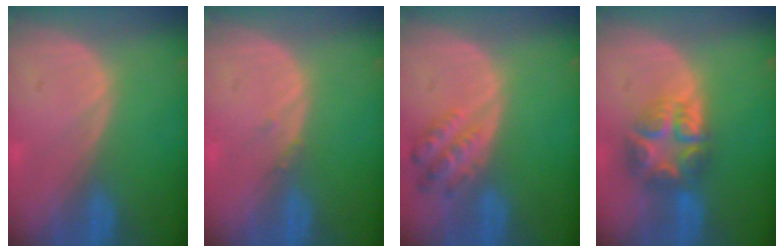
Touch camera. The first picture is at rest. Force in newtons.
{"total": 0.7, "press": 0.7, "slide": 0.3}
{"total": 5.3, "press": 5.0, "slide": 1.9}
{"total": 7.8, "press": 6.8, "slide": 3.9}